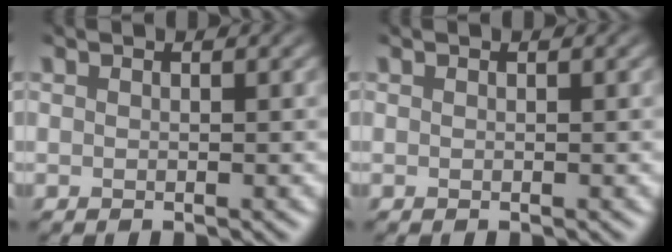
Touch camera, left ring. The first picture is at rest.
{"total": 0.0}